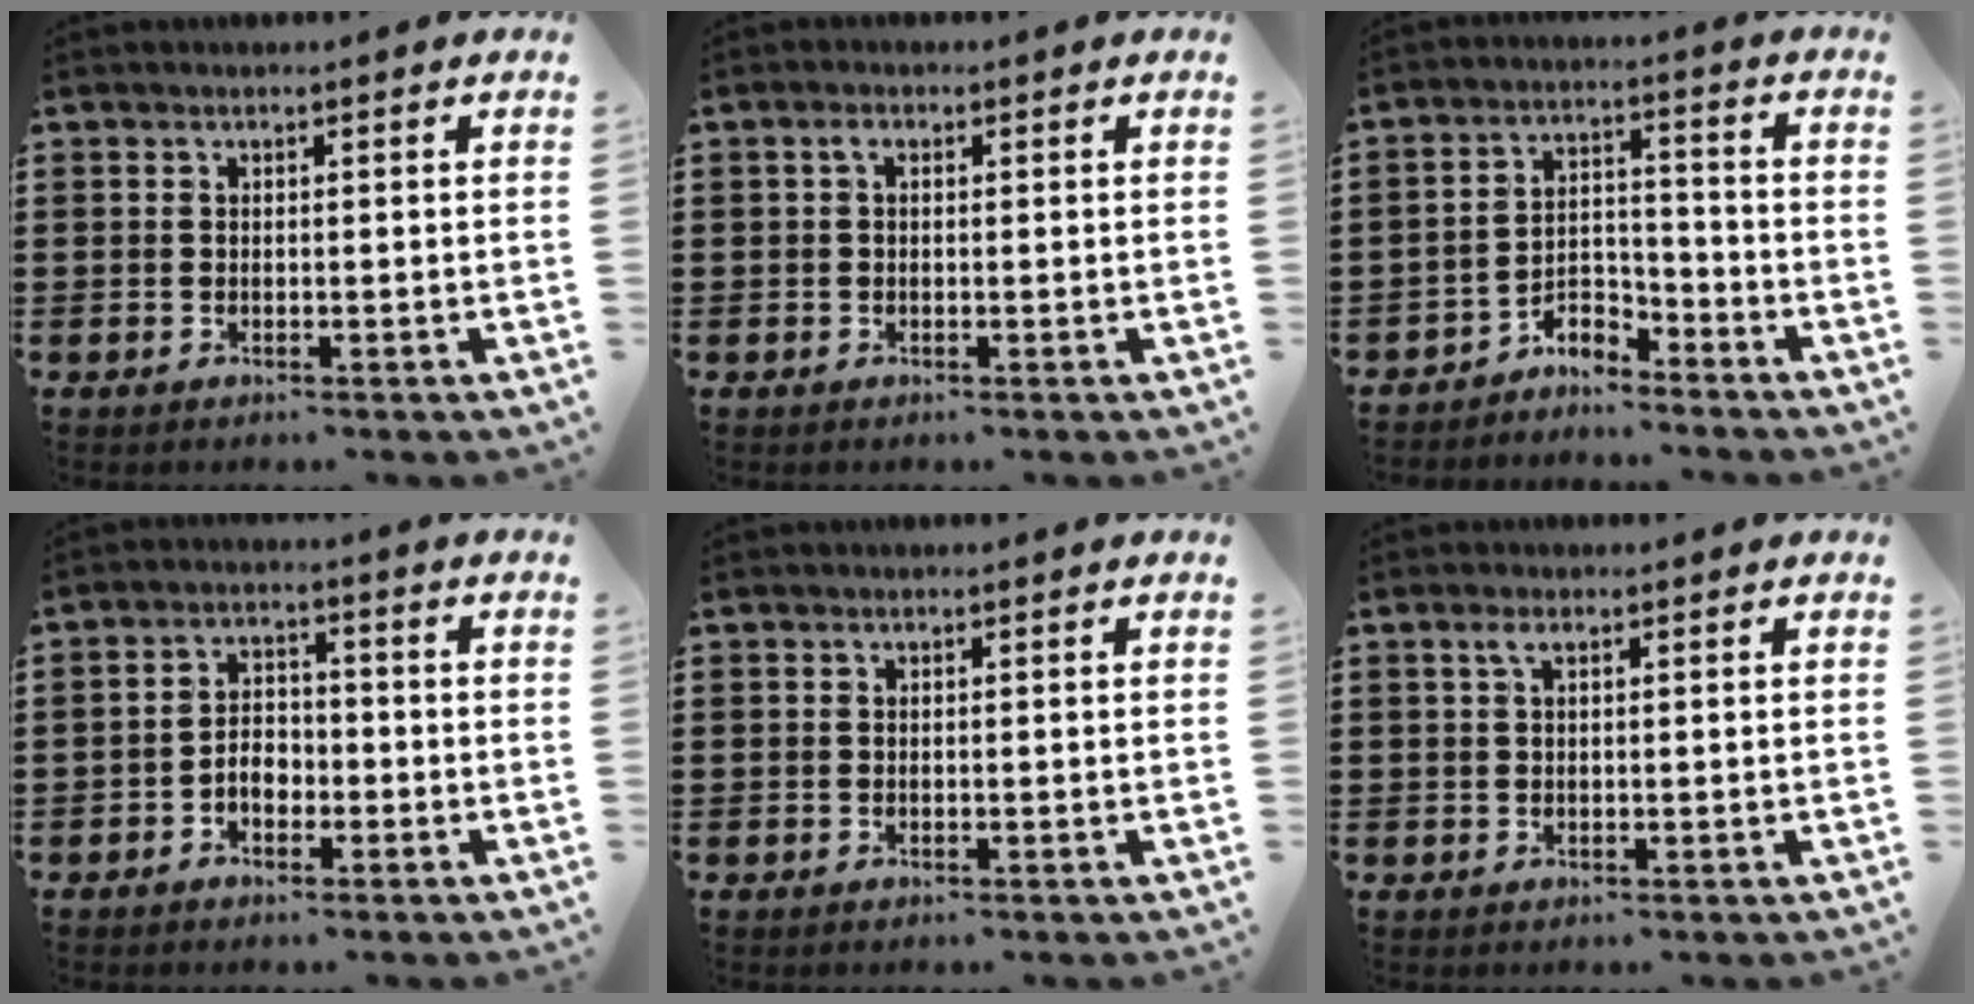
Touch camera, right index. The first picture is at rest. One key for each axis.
{"total": 1.3, "fx": 0.2, "fy": 0.7, "fz": 1.0, "tx": -0.022, "ty": 0.006, "tz": 0.001}
{"total": 4.4, "fx": -4.1, "fy": 1.1, "fz": 0.8, "tx": -0.017, "ty": 0.008, "tz": -0.084}
{"total": 3.6, "fx": -1.7, "fy": 2.4, "fz": 2.0, "tx": -0.040, "ty": 0.007, "tz": -0.034}
{"total": 0.0}
{"total": 1.4, "fx": 0.5, "fy": 0.5, "fz": 1.2, "tx": -0.026, "ty": 0.005, "tz": 0.008}